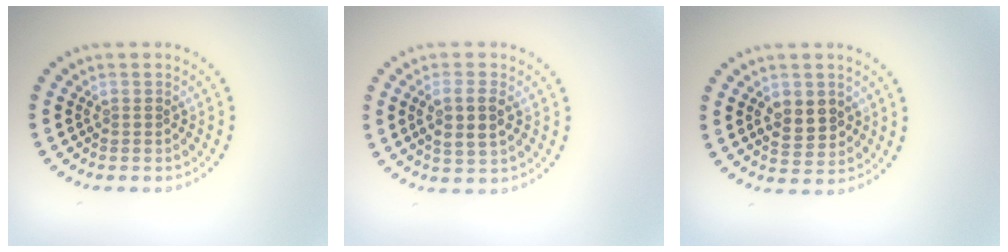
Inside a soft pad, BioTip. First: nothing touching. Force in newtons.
{"total": 2.8, "press": 2.7, "slide": 0.8}
{"total": 2.9, "press": 2.9, "slide": 0.4}